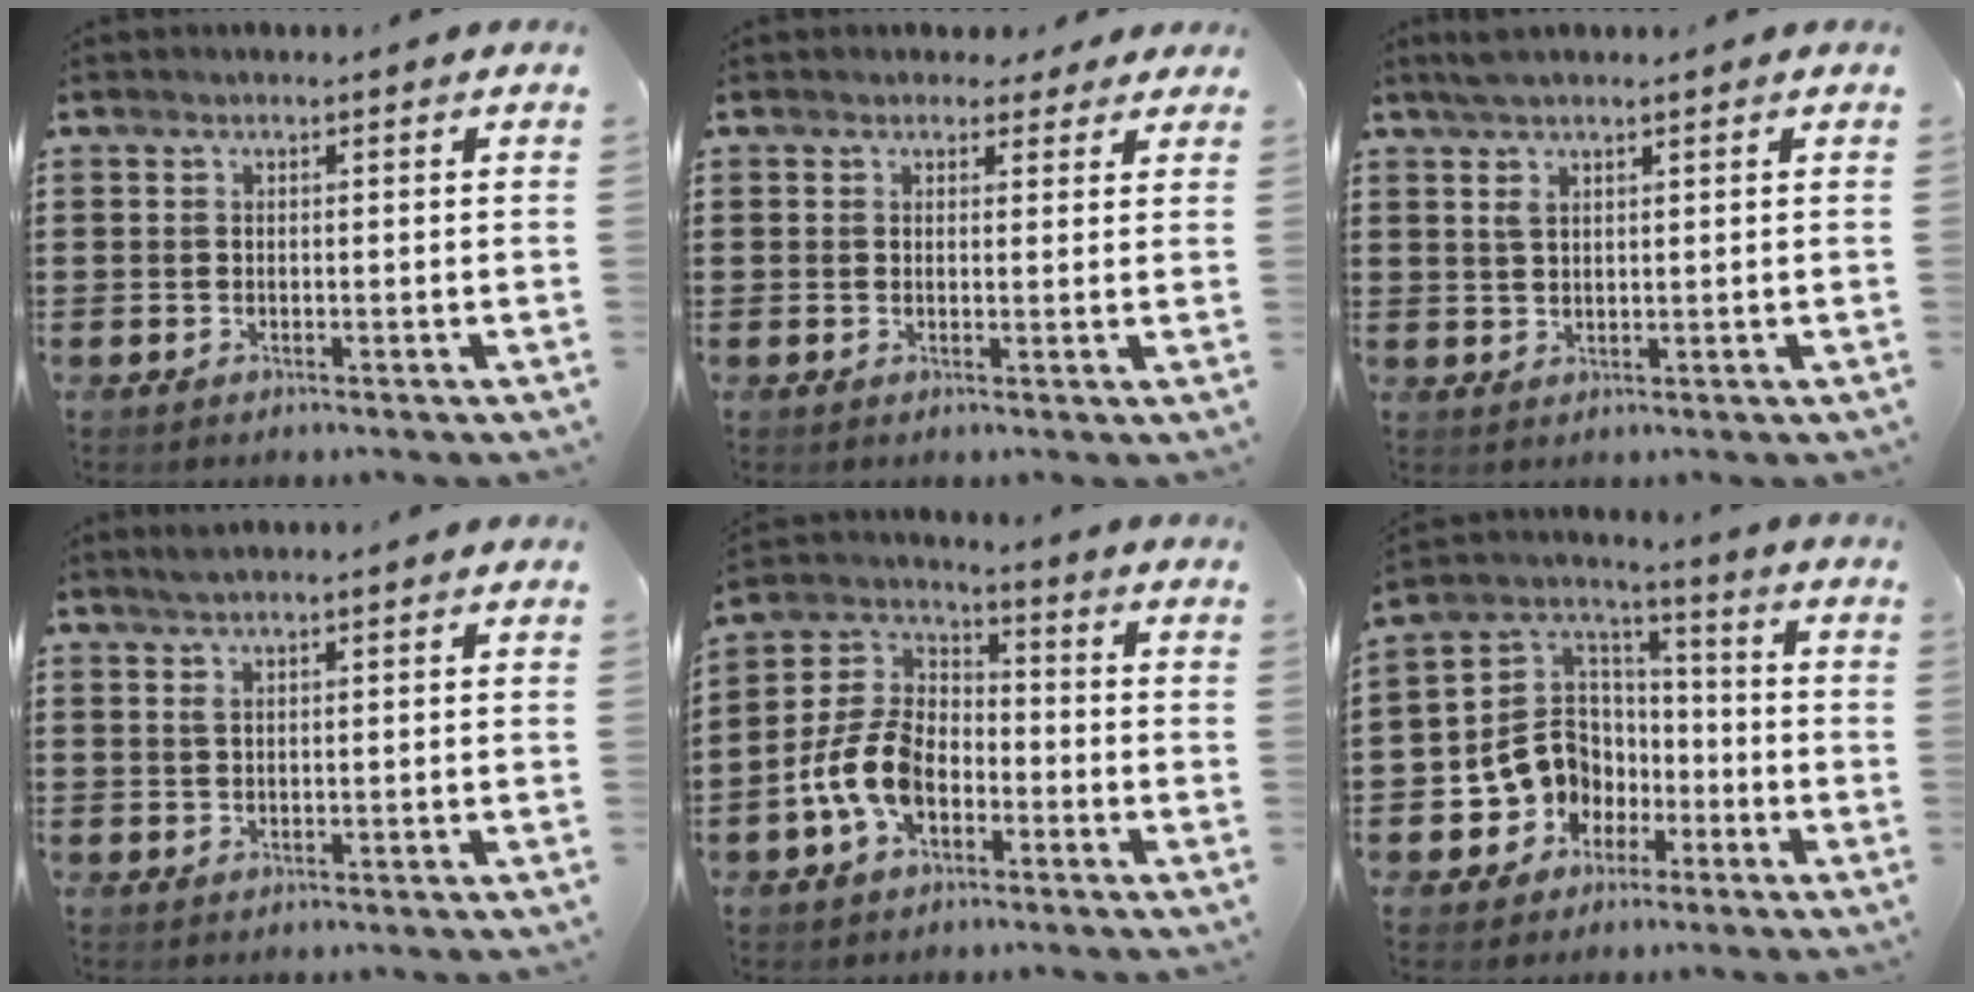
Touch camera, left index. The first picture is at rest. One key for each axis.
{"total": 2.1, "fx": 1.7, "fy": 1.2, "fz": 0.5, "tx": -0.008, "ty": 0.005, "tz": 0.029}
{"total": 2.8, "fx": 1.8, "fy": 0.7, "fz": 2.0, "tx": -0.043, "ty": 0.004, "tz": 0.031}
{"total": 1.7, "fx": 1.0, "fy": 0.2, "fz": 1.3, "tx": -0.028, "ty": 0.001, "tz": 0.018}
{"total": 9.9, "fx": -3.9, "fy": 6.1, "fz": 6.7, "tx": -0.179, "ty": 0.001, "tz": -0.084}
{"total": 9.5, "fx": -3.0, "fy": 8.7, "fz": 2.2, "tx": -0.093, "ty": 0.004, "tz": -0.057}